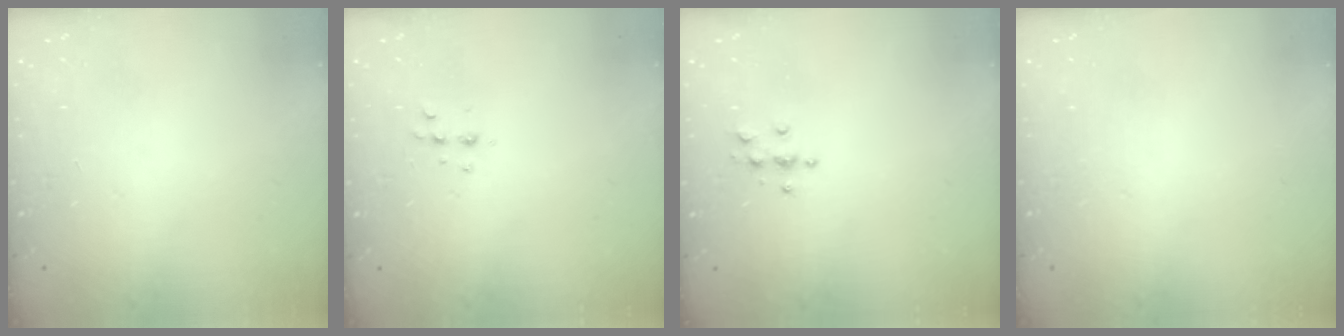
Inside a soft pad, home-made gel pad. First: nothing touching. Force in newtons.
{"total": 4.3, "press": 4.2, "slide": 0.8}
{"total": 3.9, "press": 3.9, "slide": 0.4}
{"total": 0.0}